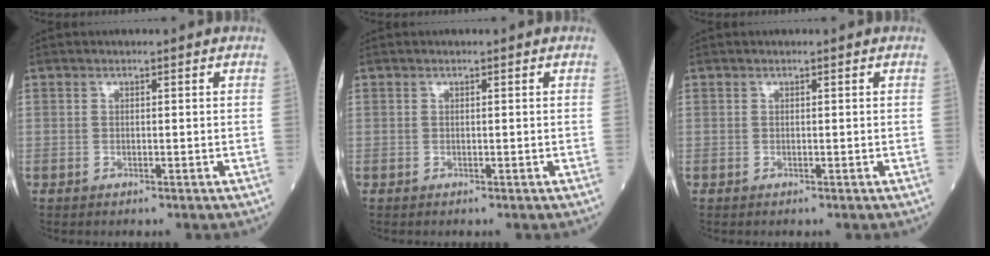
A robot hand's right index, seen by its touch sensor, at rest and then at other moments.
{"total": 0.0}
{"total": 0.0}